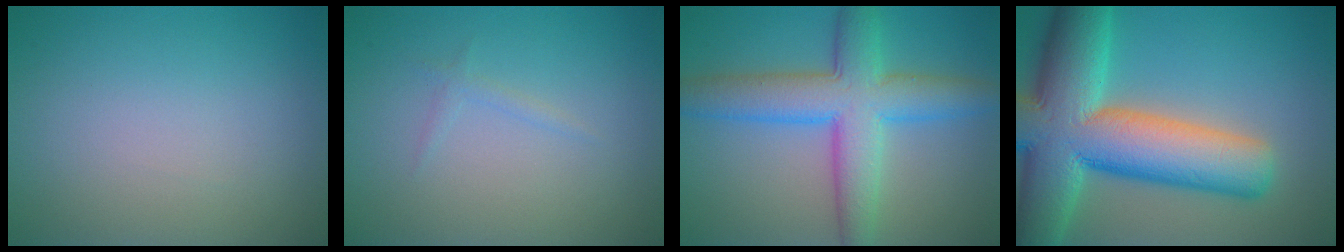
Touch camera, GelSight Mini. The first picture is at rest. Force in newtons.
{"total": 0.7, "press": 0.7, "slide": 0.1}
{"total": 7.6, "press": 7.6, "slide": 0.4}
{"total": 15.0, "press": 14.9, "slide": 1.1}